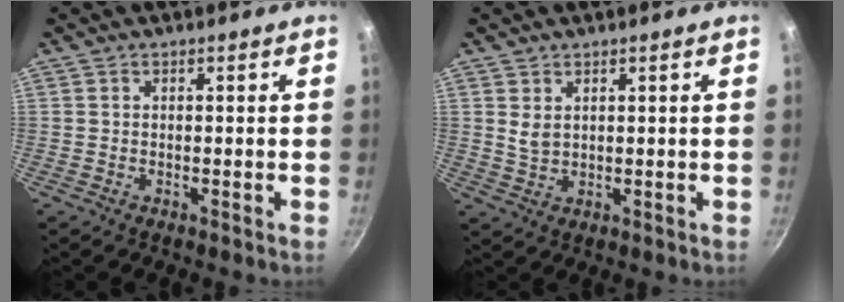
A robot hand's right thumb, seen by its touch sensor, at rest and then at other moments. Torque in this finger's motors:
{"motor_torque": [0.43, 0.21, 0.34, 0.26, 0.01]}